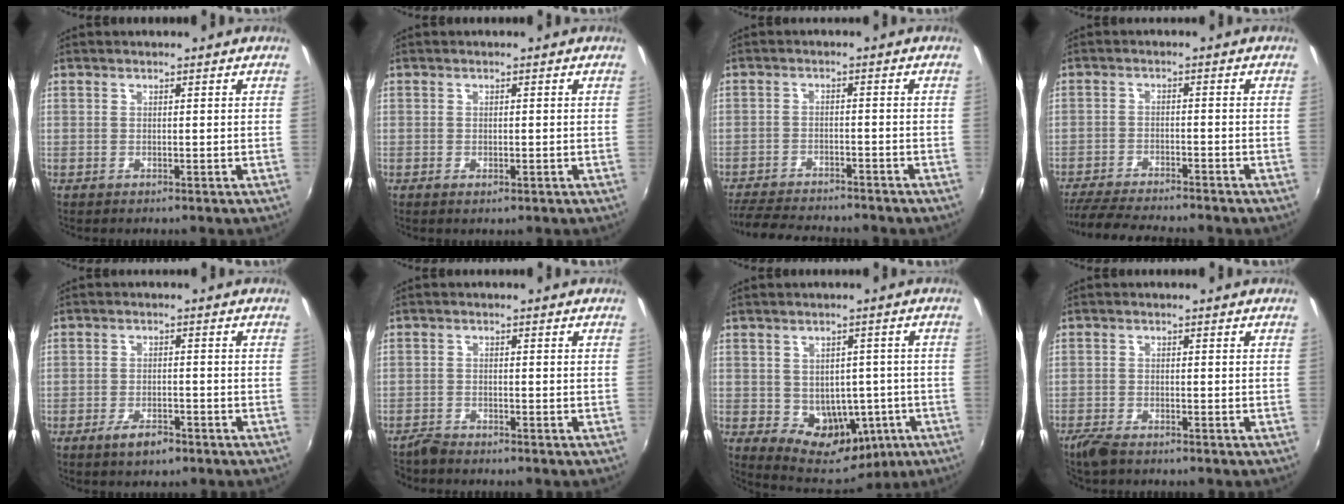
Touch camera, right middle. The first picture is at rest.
{"total": 1.0, "force": [-0.5, 0.6, 0.6], "torque": [-0.008, -0.004, -0.009]}
{"total": 11.7, "force": [-10.6, 2.3, 4.5], "torque": [-0.108, -0.018, -0.166]}
{"total": 11.1, "force": [-10.1, 1.0, 4.6], "torque": [-0.109, -0.021, -0.164]}
{"total": 4.3, "force": [-2.9, 1.7, 2.7], "torque": [-0.063, -0.007, -0.051]}
{"total": 2.3, "force": [-2.3, 0.4, 0.1], "torque": [-0.012, -0.006, -0.051]}
{"total": 10.5, "force": [-2.7, 8.5, 5.4], "torque": [-0.089, 0.006, -0.015]}
{"total": 3.7, "force": [-3.1, 1.0, 1.7], "torque": [-0.049, -0.012, -0.064]}